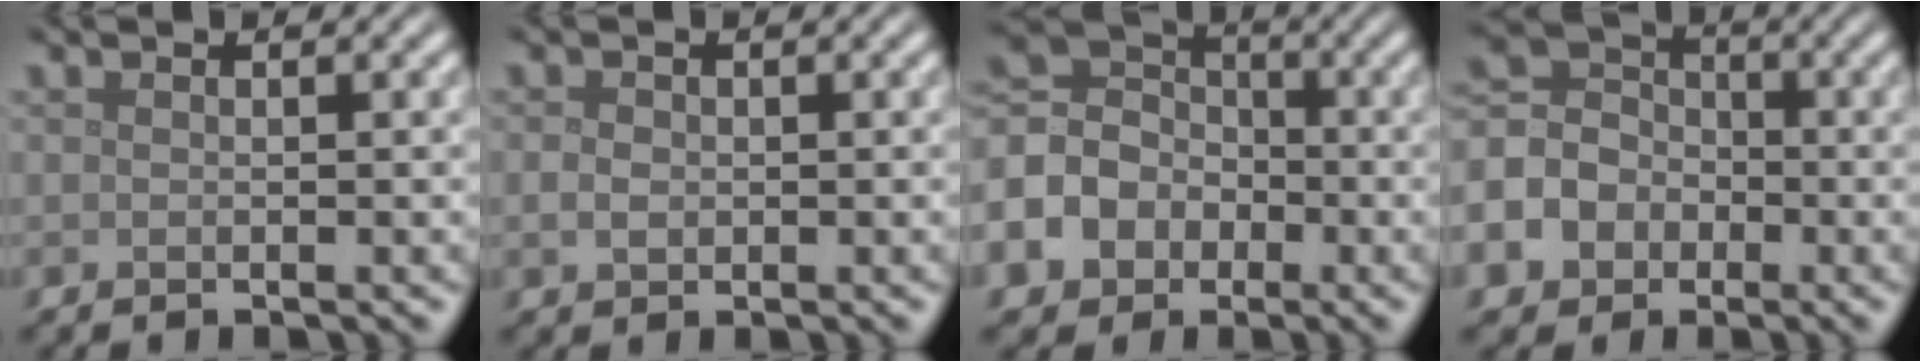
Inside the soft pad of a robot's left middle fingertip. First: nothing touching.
{"total": 1.3, "force": [-0.2, 1.1, 0.7], "torque": [-0.017, -0.001, -0.006]}
{"total": 7.6, "force": [-2.9, 6.2, 3.3], "torque": [-0.081, -0.002, -0.068]}
{"total": 7.3, "force": [-3.3, 5.9, 2.8], "torque": [-0.068, -0.006, -0.076]}